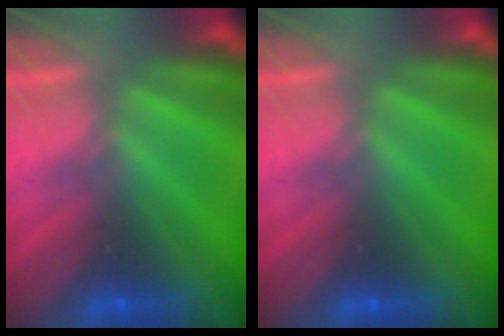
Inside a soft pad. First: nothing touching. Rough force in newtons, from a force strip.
{"total": 0.0}